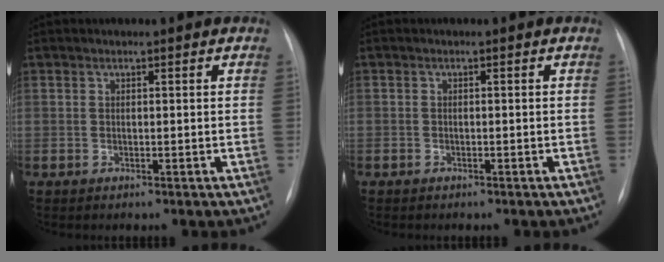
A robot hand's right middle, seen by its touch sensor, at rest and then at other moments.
{"total": 0.7, "force": [-0.4, 0.5, 0.0], "torque": [-0.007, 0.005, -0.008]}